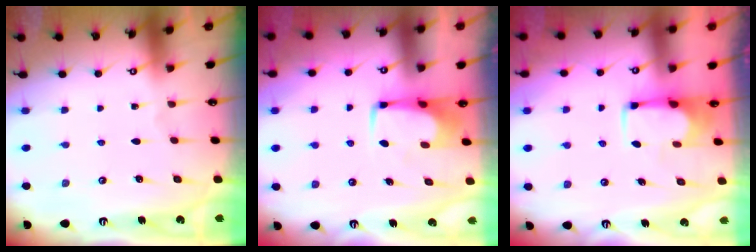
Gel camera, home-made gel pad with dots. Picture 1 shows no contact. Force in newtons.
{"total": 0.0}
{"total": 1.8, "press": 1.7, "slide": 0.5}